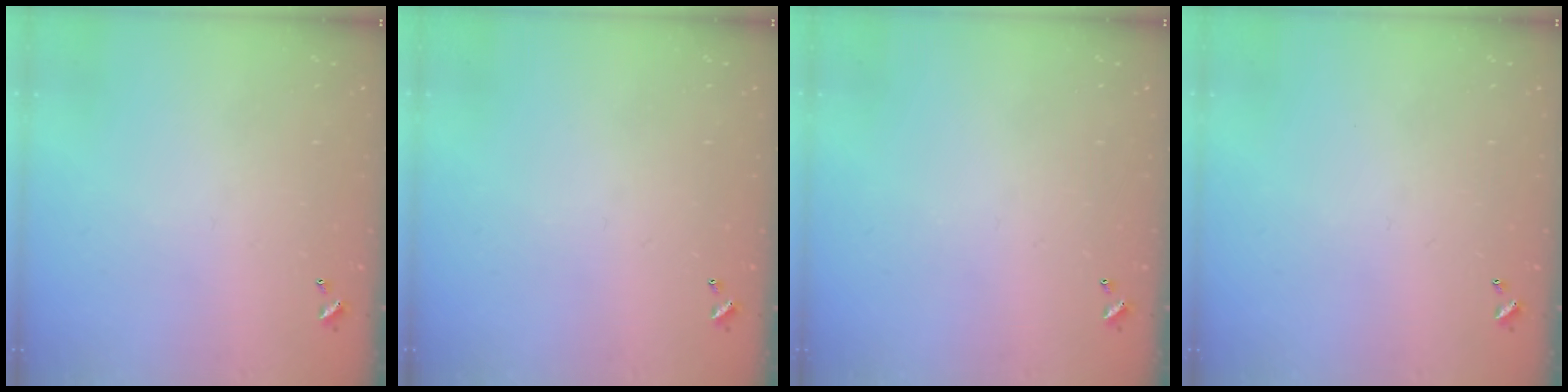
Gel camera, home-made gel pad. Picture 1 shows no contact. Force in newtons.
{"total": 0.0}
{"total": 0.0}
{"total": 0.0}